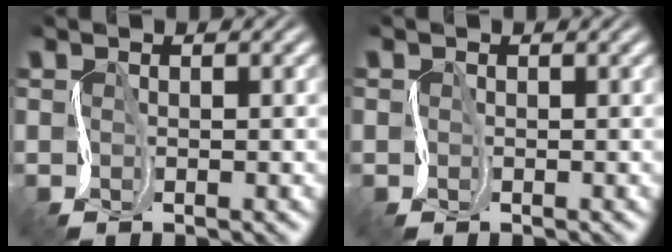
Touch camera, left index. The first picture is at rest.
{"total": 4.0, "force": [1.0, 3.6, 1.5], "torque": [-0.040, 0.016, -0.029]}